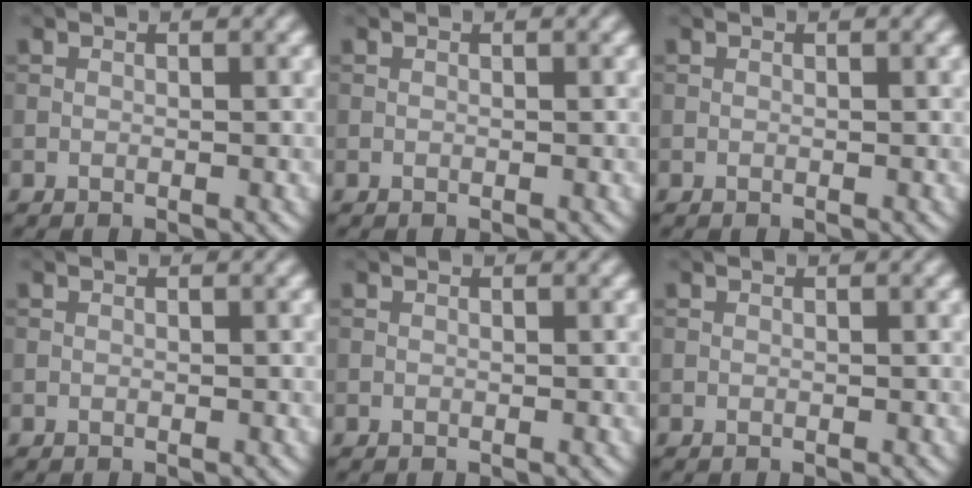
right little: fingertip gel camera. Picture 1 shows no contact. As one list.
[{"total": 0.0}, {"total": 0.0}, {"total": 0.0}, {"total": 0.0}, {"total": 0.0}]